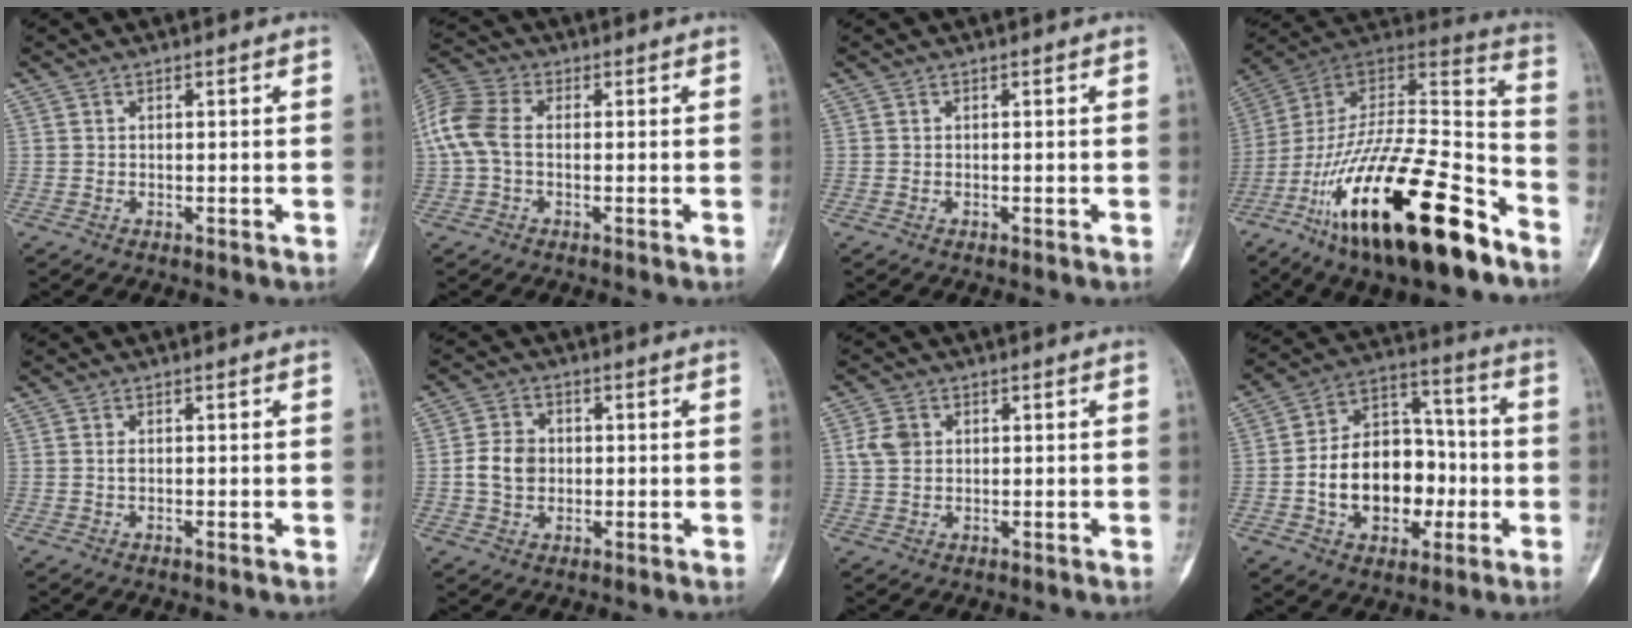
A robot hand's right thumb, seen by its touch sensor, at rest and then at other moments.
{"total": 8.9, "force": [0.0, 5.8, 6.8], "torque": [-0.160, 0.022, -0.009]}
{"total": 0.0}
{"total": 32.0, "force": [-17.8, 9.8, 24.7], "torque": [-0.408, 0.058, -0.298]}
{"total": 0.7, "force": [0.0, 0.3, 0.6], "torque": [-0.012, 0.000, -0.001]}
{"total": 6.5, "force": [-0.5, 5.2, 3.9], "torque": [-0.060, 0.013, -0.014]}
{"total": 4.0, "force": [0.8, 3.1, 2.4], "torque": [-0.042, 0.004, 0.015]}
{"total": 18.1, "force": [-3.1, 12.7, 12.5], "torque": [-0.161, 0.047, -0.045]}